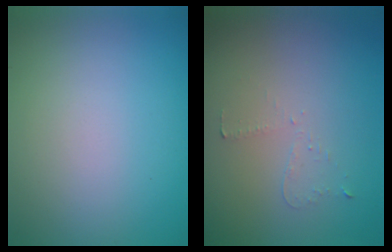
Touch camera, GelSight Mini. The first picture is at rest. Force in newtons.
{"total": 0.7, "press": 0.6, "slide": 0.4}